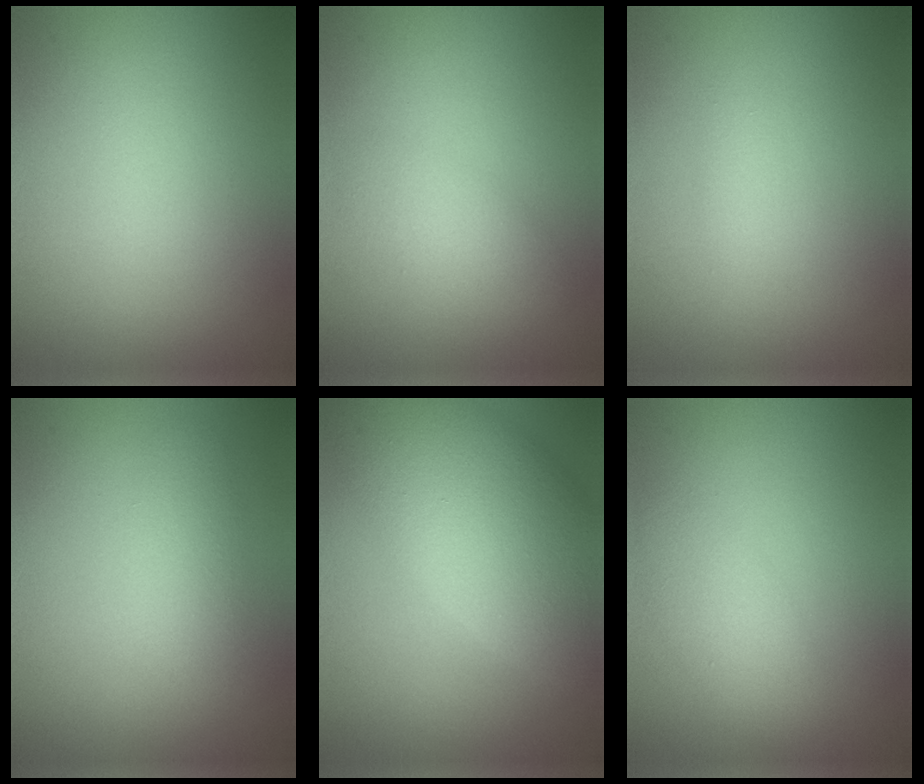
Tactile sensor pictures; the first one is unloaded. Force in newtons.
{"total": 2.4, "press": 2.4, "slide": 0.1}
{"total": 0.8, "press": 0.8, "slide": 0.1}
{"total": 2.5, "press": 2.5, "slide": 0.2}
{"total": 10.6, "press": 10.6, "slide": 0.9}
{"total": 2.7, "press": 2.7, "slide": 0.1}